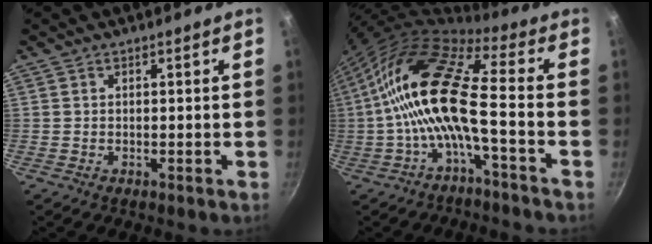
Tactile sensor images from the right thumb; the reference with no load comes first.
{"total": 15.5, "force": [-2.6, 4.2, 14.6], "torque": [-0.291, 0.046, -0.063]}